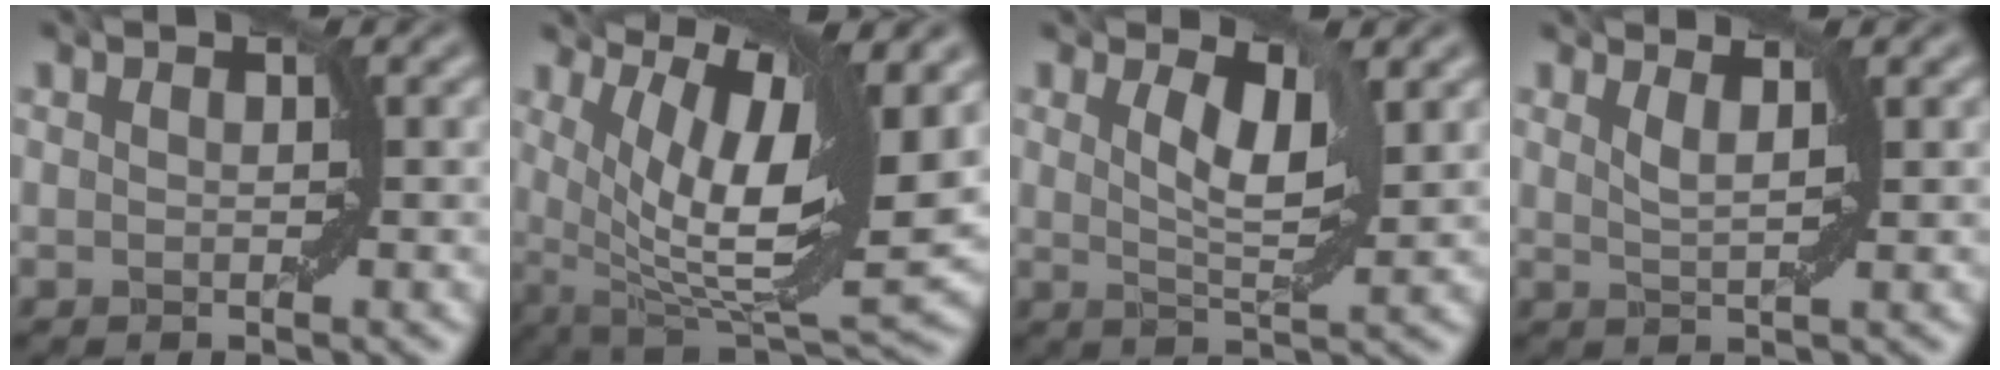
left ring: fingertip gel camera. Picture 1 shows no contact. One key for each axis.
{"total": 11.4, "fx": 4.3, "fy": 3.5, "fz": 10.0, "tx": -0.173, "ty": 0.005, "tz": 0.087}
{"total": 3.4, "fx": 1.0, "fy": 1.3, "fz": 3.0, "tx": -0.061, "ty": 0.003, "tz": 0.023}
{"total": 1.0, "fx": 0.7, "fy": 0.1, "fz": 0.8, "tx": -0.019, "ty": 0.000, "tz": 0.020}